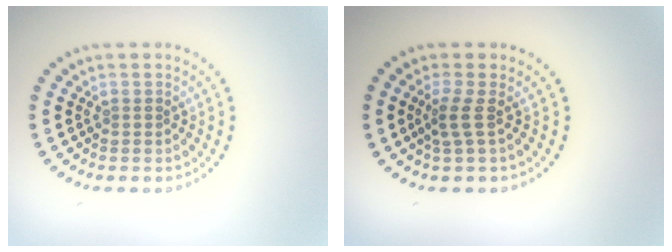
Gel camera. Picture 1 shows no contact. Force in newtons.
{"total": 1.8, "press": 1.2, "slide": 1.4}